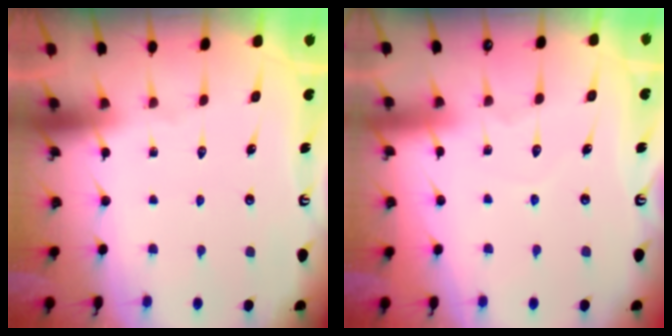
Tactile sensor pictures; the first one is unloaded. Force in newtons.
{"total": 3.6, "press": 3.6, "slide": 0.3}